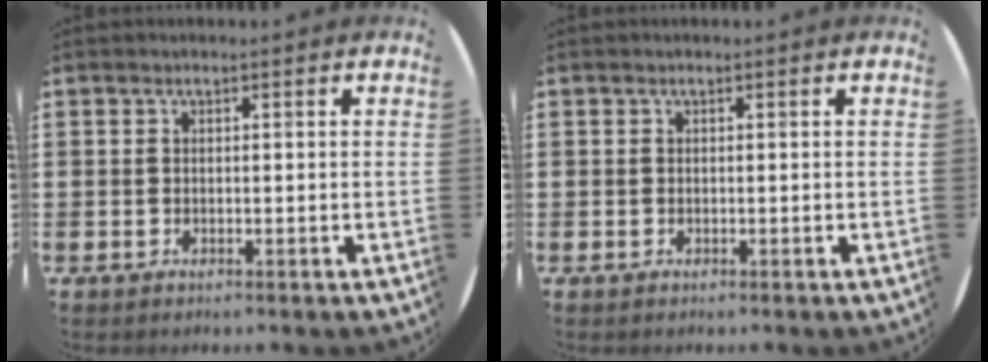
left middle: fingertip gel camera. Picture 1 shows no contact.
{"total": 0.0}